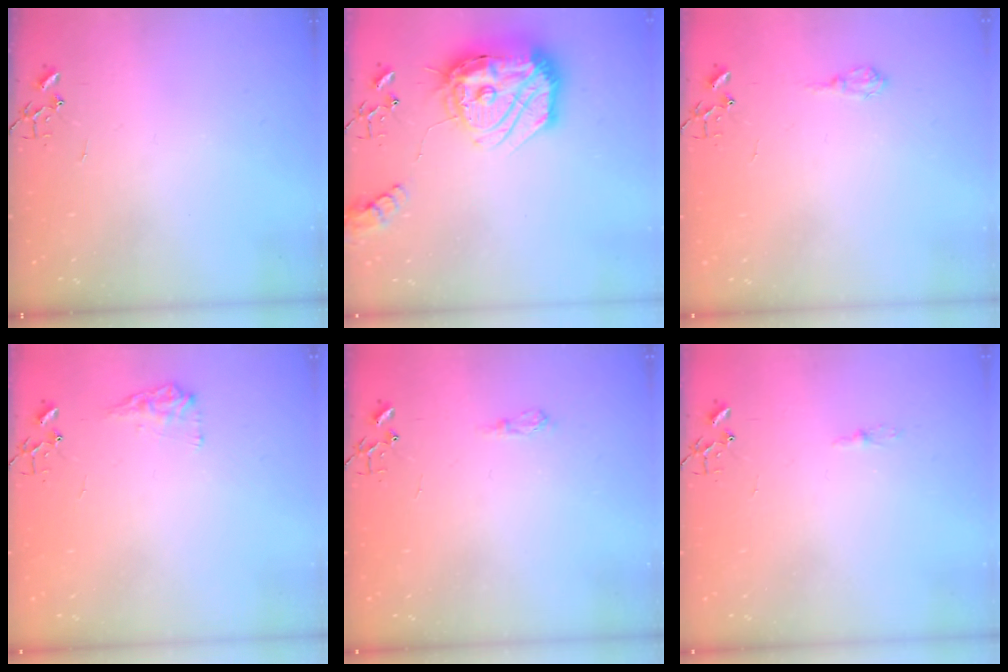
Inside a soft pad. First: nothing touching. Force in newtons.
{"total": 29.6, "press": 29.5, "slide": 2.6}
{"total": 6.8, "press": 6.7, "slide": 0.8}
{"total": 8.9, "press": 8.9, "slide": 0.4}
{"total": 5.4, "press": 5.4, "slide": 0.6}
{"total": 3.4, "press": 3.4, "slide": 0.4}